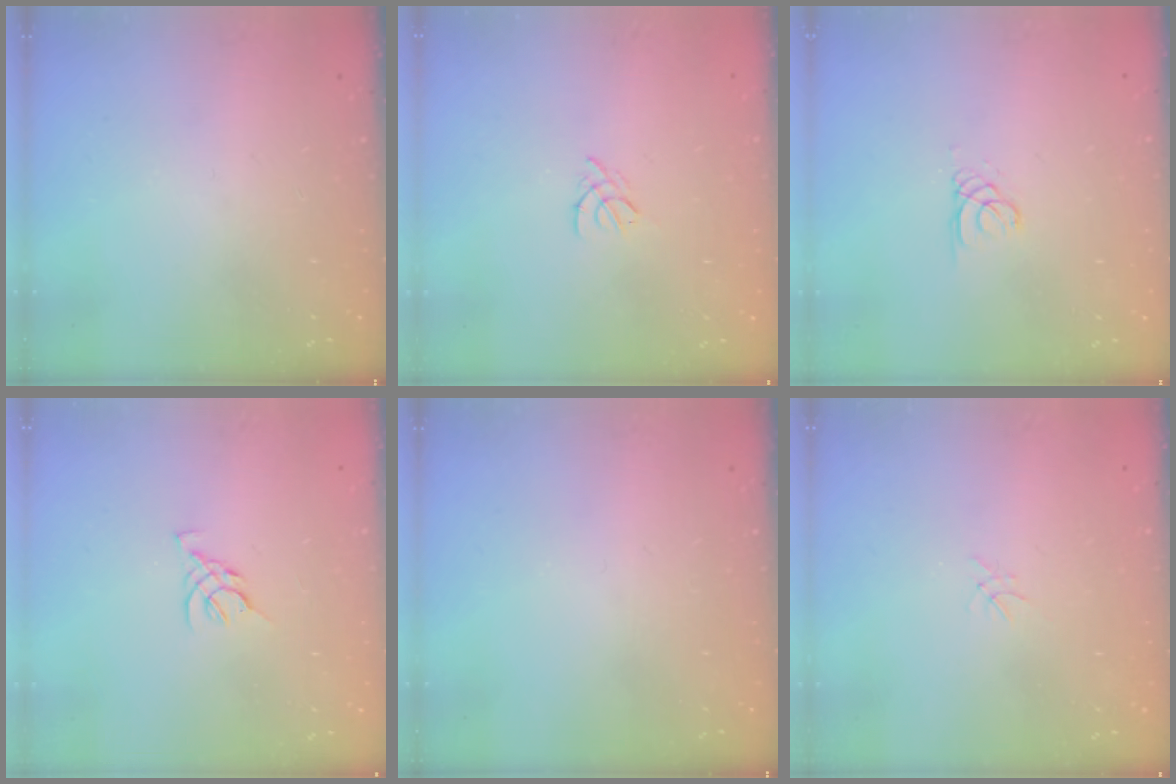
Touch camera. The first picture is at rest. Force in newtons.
{"total": 2.0, "press": 1.9, "slide": 0.5}
{"total": 0.8, "press": 0.8, "slide": 0.1}
{"total": 3.2, "press": 3.2, "slide": 0.7}
{"total": 0.0}
{"total": 0.0}